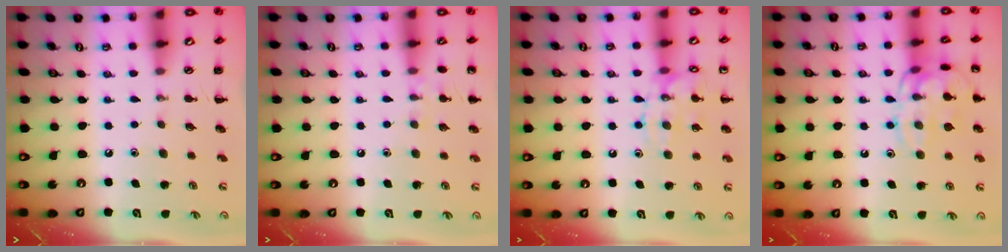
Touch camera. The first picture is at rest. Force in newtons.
{"total": 7.0, "press": 6.7, "slide": 2.1}
{"total": 12.8, "press": 12.8, "slide": 0.8}
{"total": 13.9, "press": 13.9, "slide": 0.3}